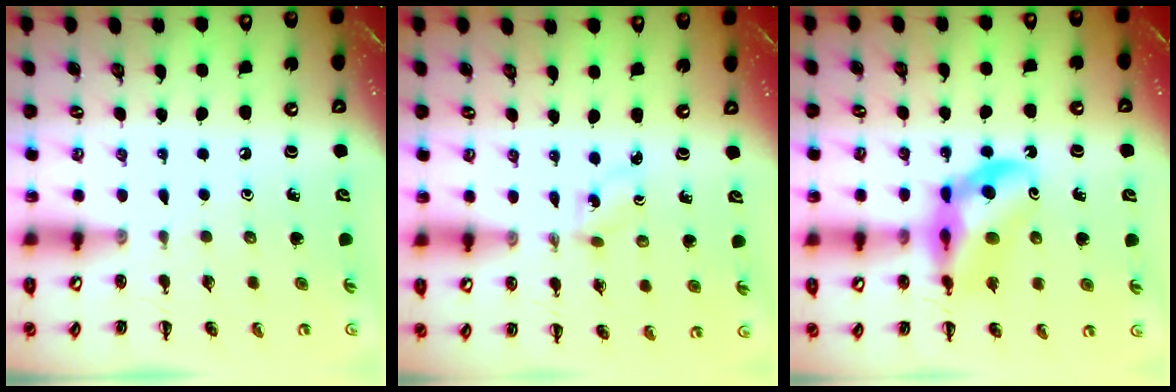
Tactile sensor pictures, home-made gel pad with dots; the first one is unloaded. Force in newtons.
{"total": 1.5, "press": 1.4, "slide": 0.6}
{"total": 12.9, "press": 12.4, "slide": 3.7}